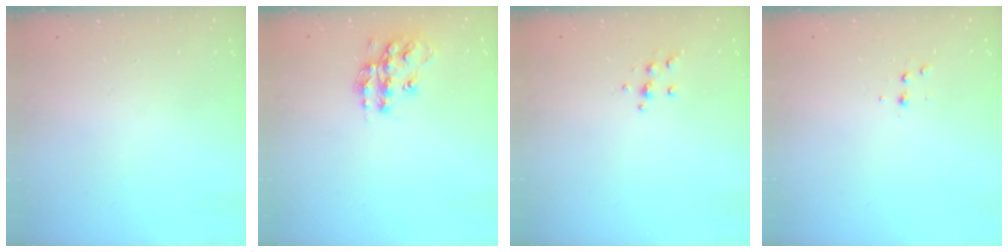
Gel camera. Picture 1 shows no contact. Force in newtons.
{"total": 13.8, "press": 13.8, "slide": 0.8}
{"total": 5.4, "press": 5.3, "slide": 0.6}
{"total": 3.7, "press": 3.5, "slide": 1.1}